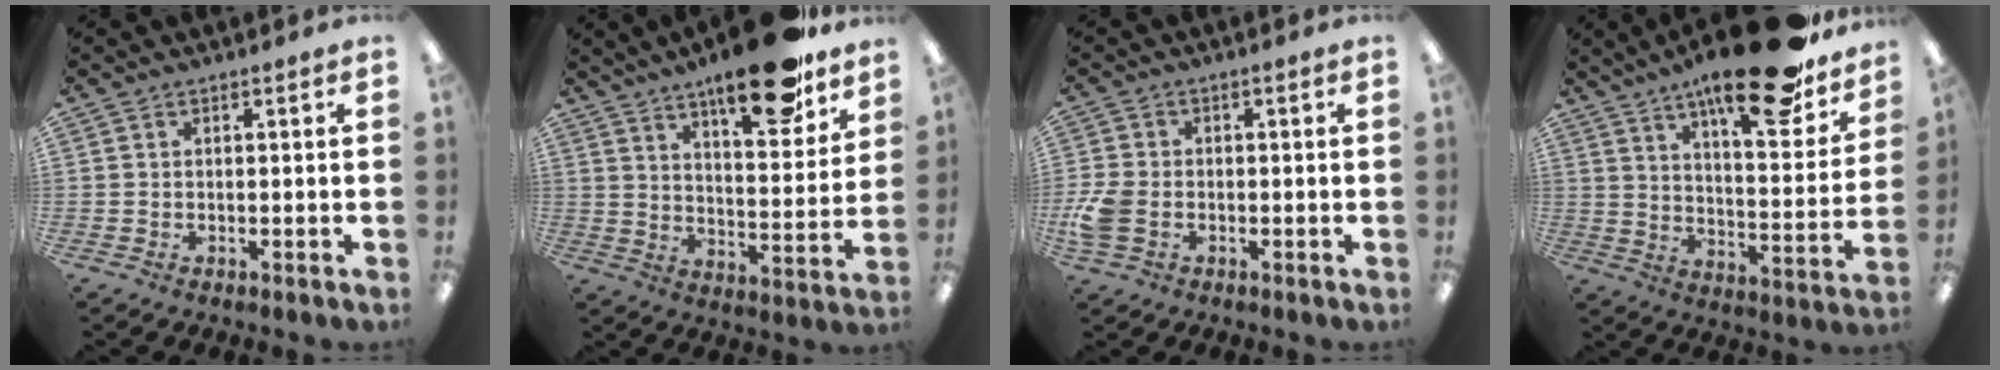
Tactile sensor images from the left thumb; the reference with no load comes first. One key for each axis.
{"total": 18.8, "fx": 14.1, "fy": 5.5, "fz": 11.1, "tx": -0.154, "ty": -0.091, "tz": 0.228}
{"total": 6.2, "fx": -1.6, "fy": 4.4, "fz": 4.1, "tx": -0.090, "ty": 0.008, "tz": -0.030}
{"total": 22.0, "fx": 16.1, "fy": 6.1, "fz": 13.8, "tx": -0.204, "ty": -0.104, "tz": 0.258}